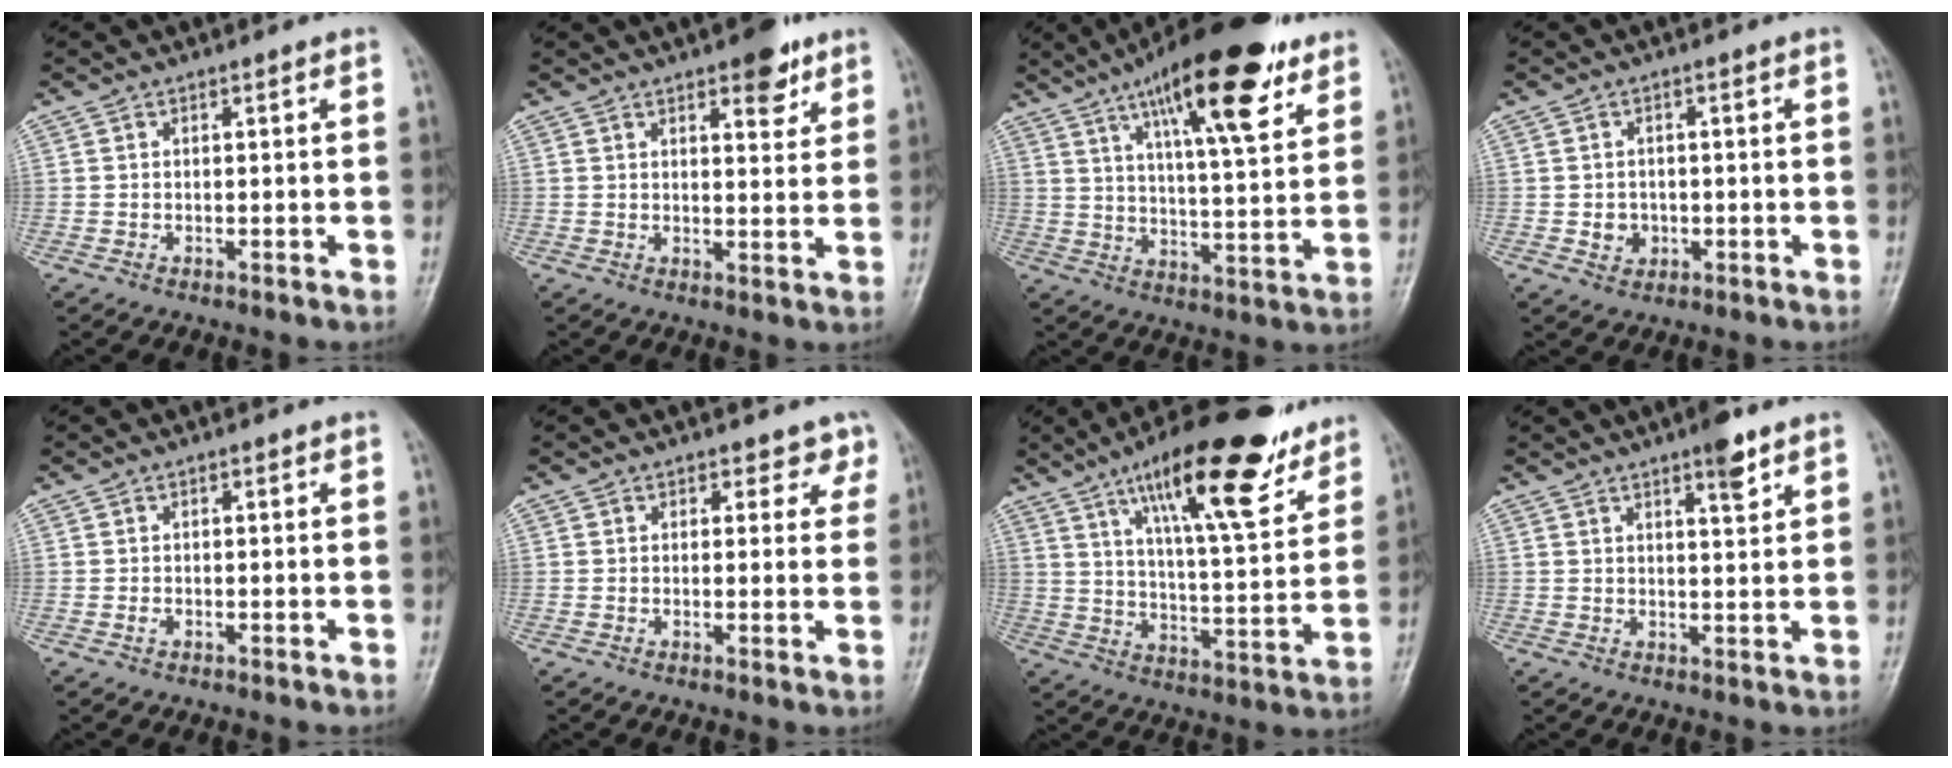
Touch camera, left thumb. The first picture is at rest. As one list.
[{"total": 6.4, "force": [4.0, 2.6, 4.4], "torque": [-0.037, -0.019, 0.049]}, {"total": 20.4, "force": [11.6, 5.7, 15.7], "torque": [-0.221, -0.037, 0.182]}, {"total": 3.1, "force": [-0.5, 2.8, 1.3], "torque": [-0.007, 0.003, -0.002]}, {"total": 0.7, "force": [-0.1, 0.6, 0.4], "torque": [-0.006, 0.000, -0.003]}, {"total": 3.2, "force": [2.3, 2.2, 0.3], "torque": [0.029, -0.014, 0.017]}, {"total": 21.2, "force": [13.2, 5.8, 15.5], "torque": [-0.212, -0.051, 0.210]}, {"total": 4.7, "force": [3.1, 1.1, 3.4], "torque": [-0.042, -0.019, 0.044]}]